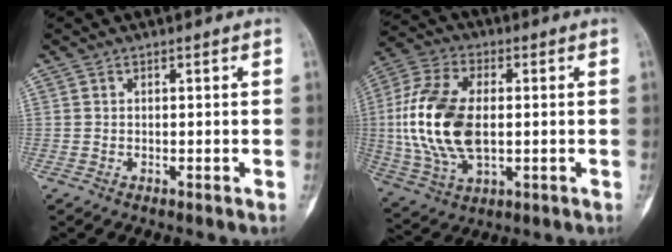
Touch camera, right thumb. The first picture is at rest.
{"total": 17.9, "force": [0.2, 10.1, 14.8], "torque": [-0.312, 0.002, 0.007]}